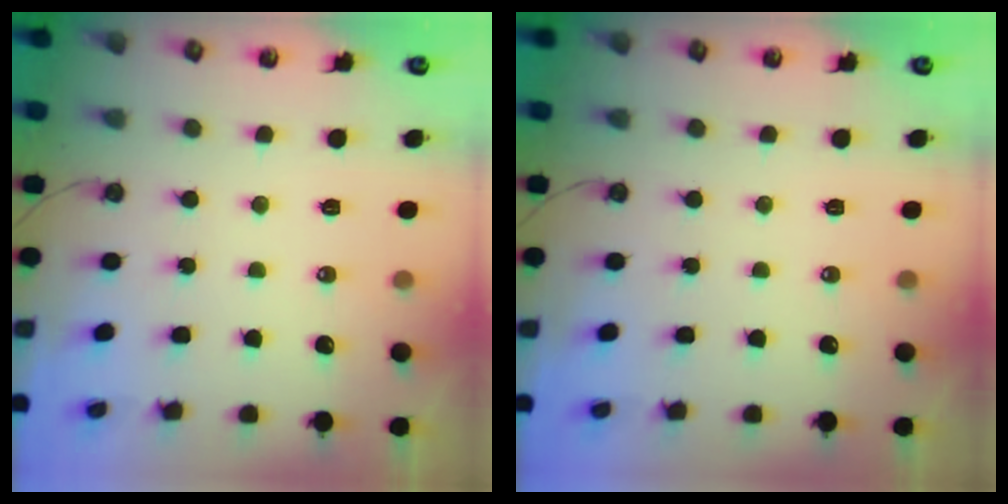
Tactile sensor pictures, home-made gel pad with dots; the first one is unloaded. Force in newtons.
{"total": 0.0}